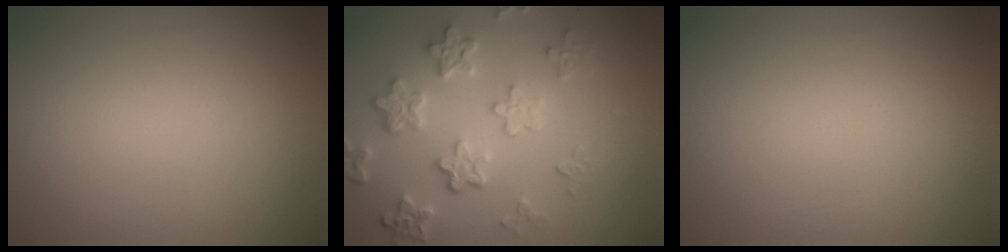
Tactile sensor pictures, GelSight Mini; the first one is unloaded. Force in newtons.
{"total": 5.7, "press": 4.3, "slide": 3.7}
{"total": 0.0}